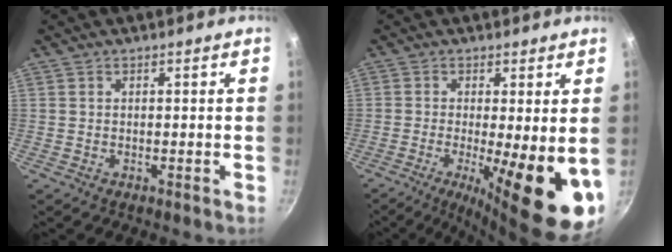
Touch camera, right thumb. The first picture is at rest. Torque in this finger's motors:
{"motor_torque": [-0.03, 1.59, 0.06, -0.09, 0.17]}